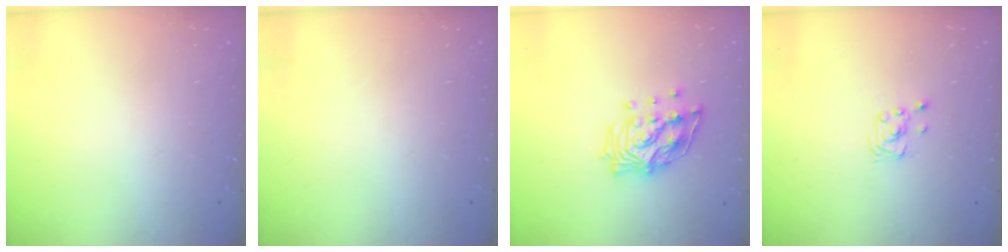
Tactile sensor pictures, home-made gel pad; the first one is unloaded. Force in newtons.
{"total": 0.0}
{"total": 14.2, "press": 14.1, "slide": 1.9}
{"total": 2.3, "press": 2.3, "slide": 0.2}